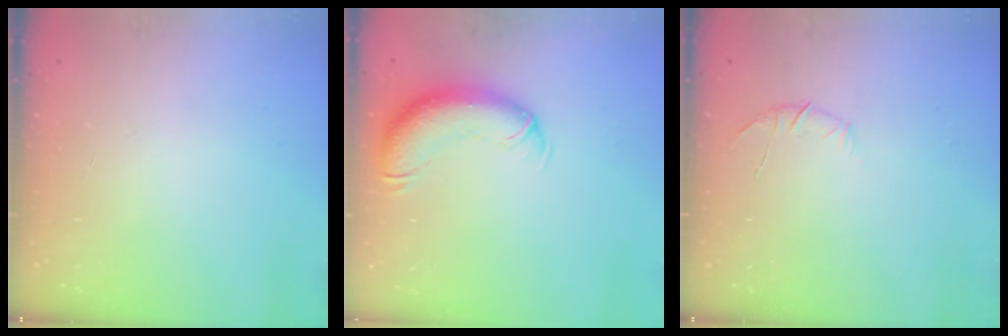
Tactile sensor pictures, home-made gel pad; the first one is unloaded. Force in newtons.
{"total": 12.5, "press": 12.2, "slide": 3.0}
{"total": 6.0, "press": 5.8, "slide": 1.5}